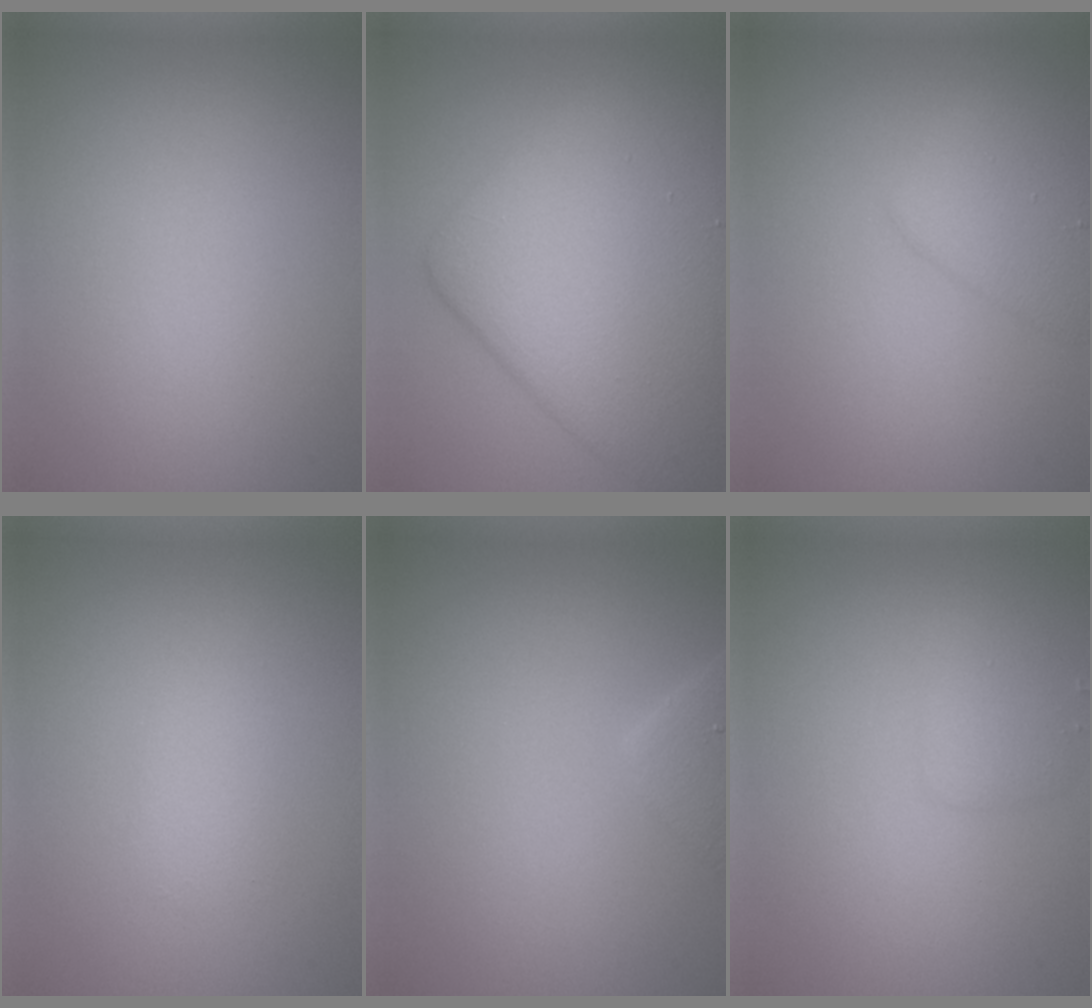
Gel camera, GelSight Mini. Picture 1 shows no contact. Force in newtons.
{"total": 11.2, "press": 11.2, "slide": 0.4}
{"total": 3.2, "press": 3.2, "slide": 0.1}
{"total": 1.3, "press": 1.3, "slide": 0.0}
{"total": 2.3, "press": 2.3, "slide": 0.2}
{"total": 1.5, "press": 1.5, "slide": 0.2}